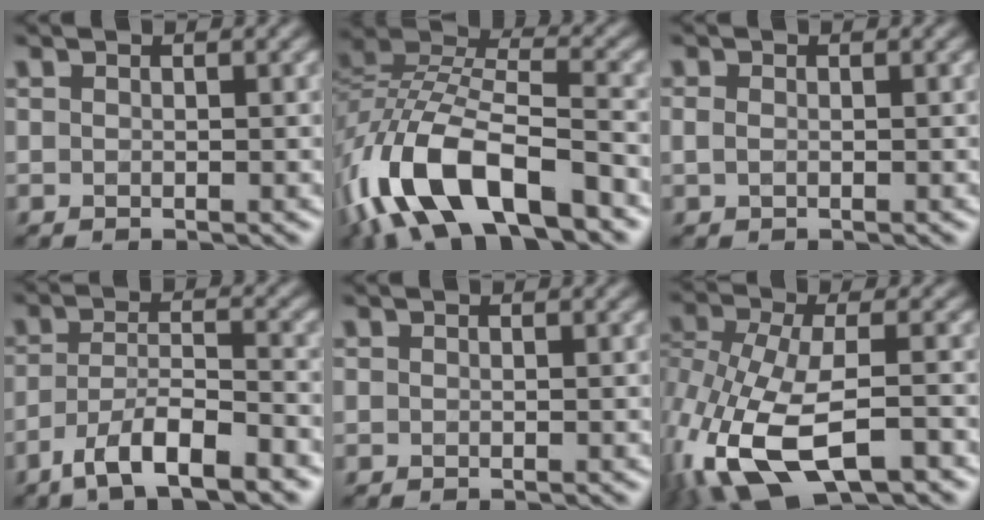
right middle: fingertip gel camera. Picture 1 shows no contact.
{"total": 13.2, "force": [-7.7, 5.5, 9.1], "torque": [-0.189, 0.003, -0.154]}
{"total": 0.6, "force": [0.0, 0.4, 0.4], "torque": [-0.010, 0.001, 0.001]}
{"total": 7.5, "force": [-5.3, 2.0, 5.0], "torque": [-0.086, -0.002, -0.090]}
{"total": 0.0}
{"total": 10.1, "force": [-4.9, 4.8, 7.4], "torque": [-0.167, -0.009, -0.090]}